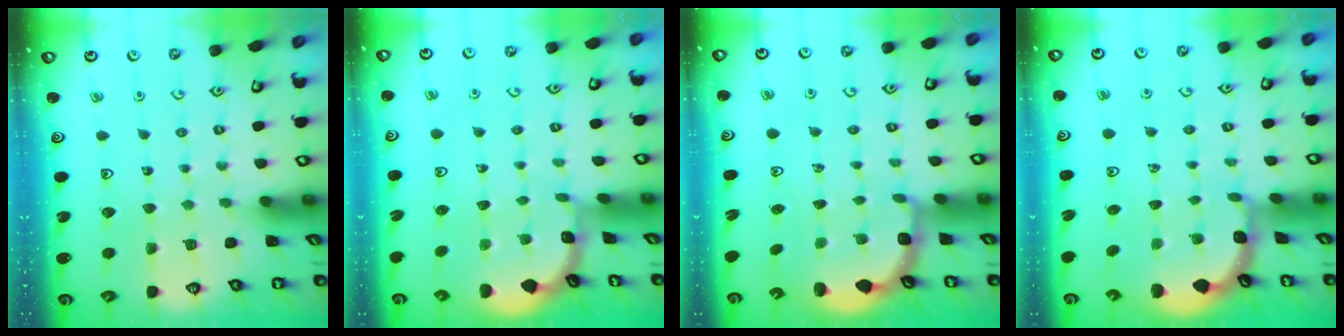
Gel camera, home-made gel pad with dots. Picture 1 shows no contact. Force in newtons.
{"total": 1.2, "press": 1.1, "slide": 0.1}
{"total": 2.8, "press": 2.5, "slide": 1.4}
{"total": 1.3, "press": 1.3, "slide": 0.3}